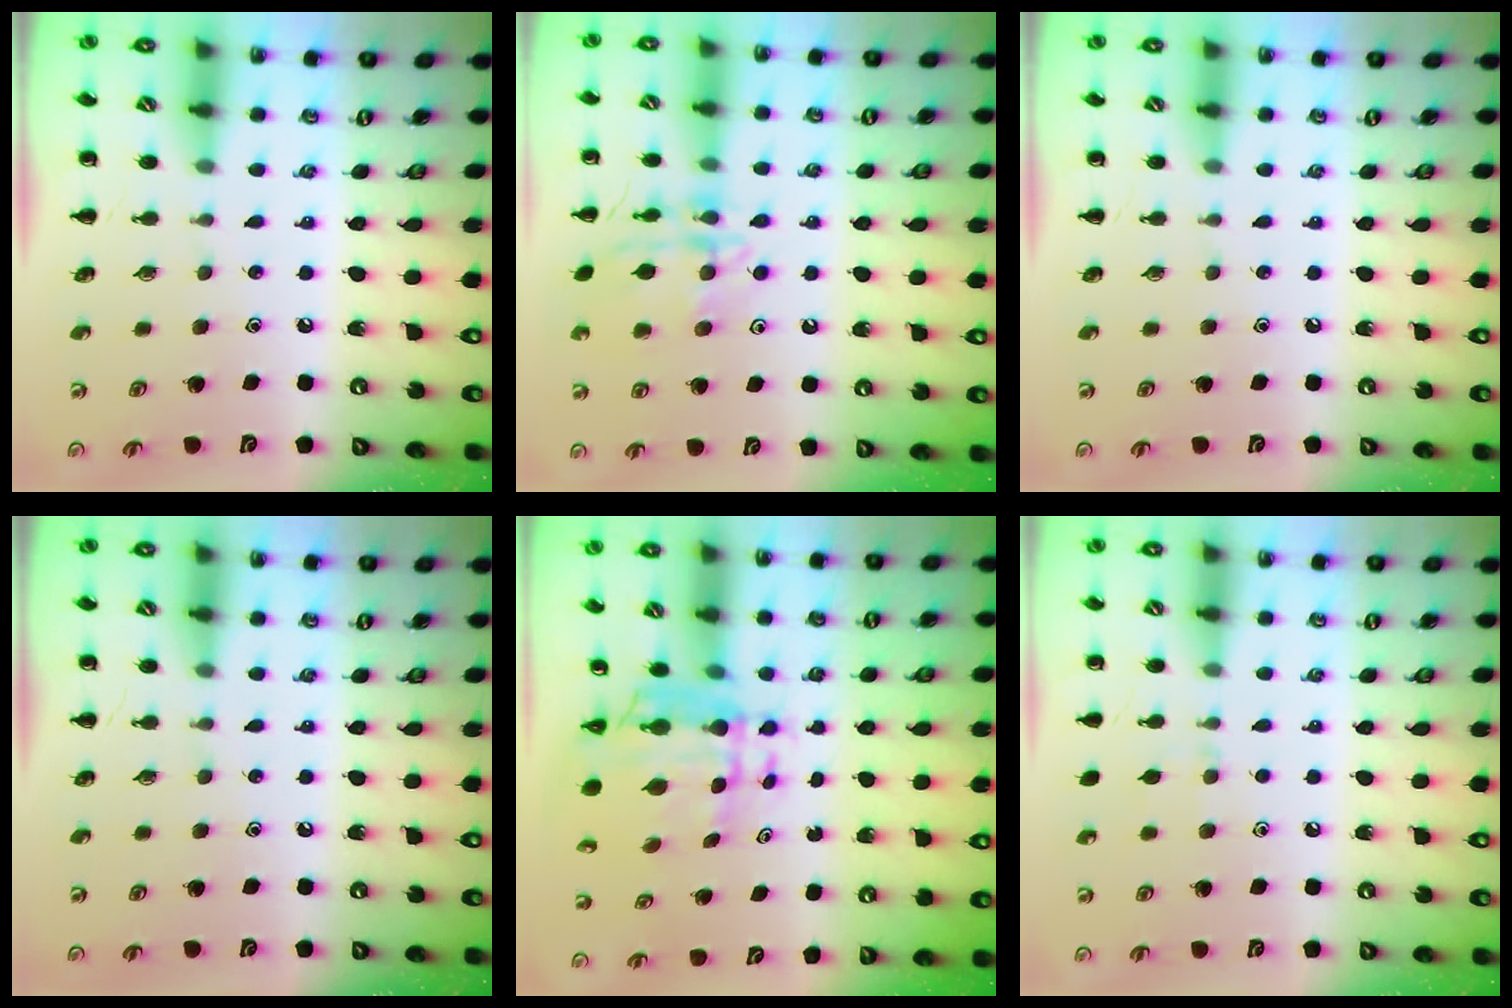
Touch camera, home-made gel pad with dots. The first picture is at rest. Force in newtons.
{"total": 14.3, "press": 14.2, "slide": 0.9}
{"total": 0.0}
{"total": 0.0}
{"total": 6.8, "press": 6.3, "slide": 2.5}
{"total": 5.8, "press": 5.4, "slide": 2.3}